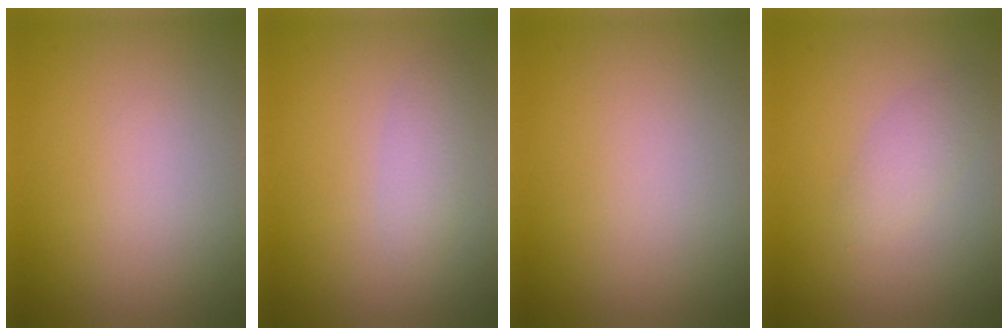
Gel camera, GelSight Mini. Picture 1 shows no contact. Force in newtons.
{"total": 1.8, "press": 1.8, "slide": 0.1}
{"total": 0.0}
{"total": 1.7, "press": 1.7, "slide": 0.0}